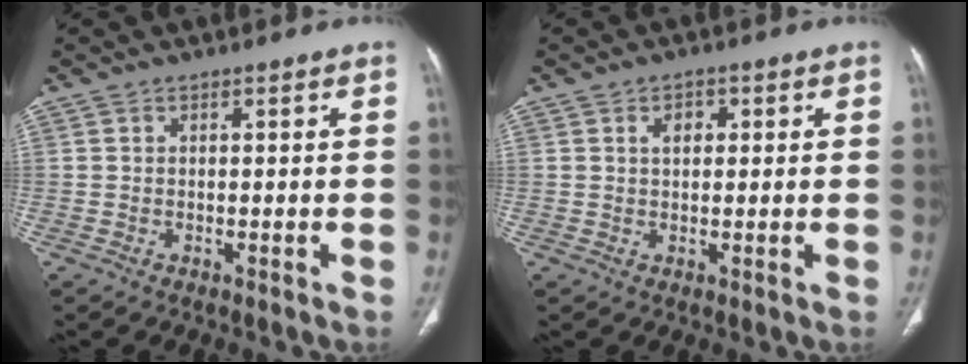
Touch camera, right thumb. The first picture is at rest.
{"total": 2.5, "force": [0.8, 1.7, 1.7], "torque": [-0.016, 0.000, 0.011]}